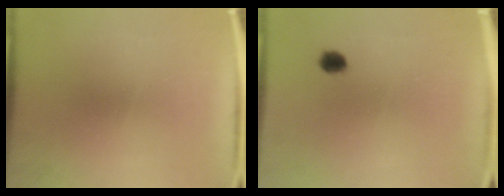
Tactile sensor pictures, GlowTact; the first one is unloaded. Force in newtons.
{"total": 2.4}